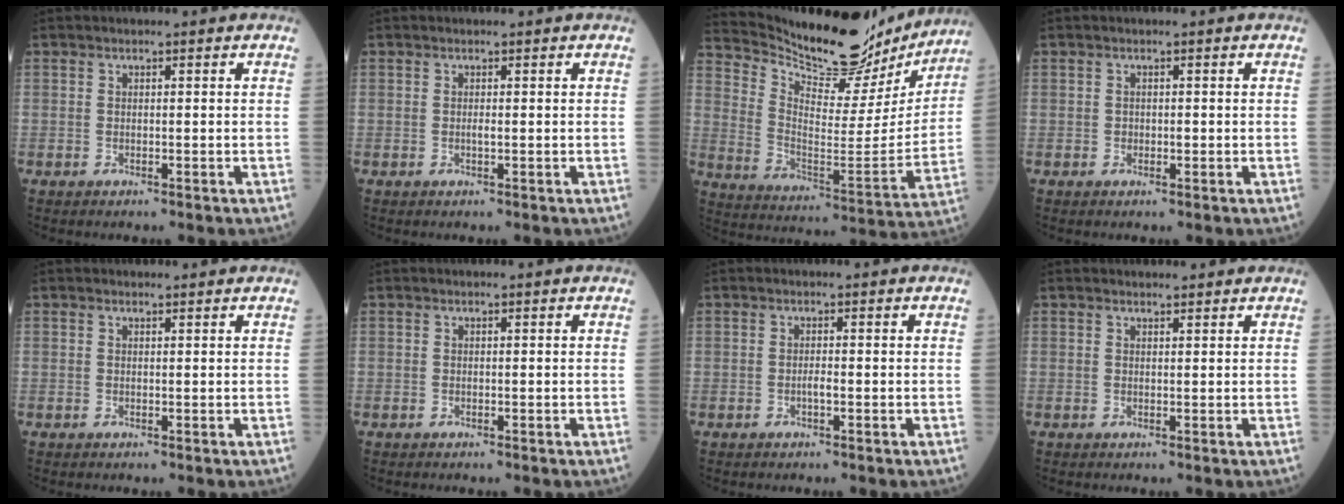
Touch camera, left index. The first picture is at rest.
{"total": 0.5, "force": [0.0, 0.1, 0.5], "torque": [-0.013, -0.001, 0.000]}
{"total": 22.3, "force": [20.3, 5.4, 7.4], "torque": [-0.129, -0.037, 0.297]}
{"total": 0.7, "force": [-0.1, 0.5, 0.4], "torque": [-0.007, 0.001, -0.004]}
{"total": 0.6, "force": [0.6, 0.1, 0.0], "torque": [-0.007, 0.000, 0.009]}
{"total": 0.0}
{"total": 0.9, "force": [-0.3, 0.1, 0.8], "torque": [-0.017, 0.001, -0.007]}
{"total": 1.8, "force": [1.7, 0.4, 0.4], "torque": [-0.010, 0.007, 0.026]}